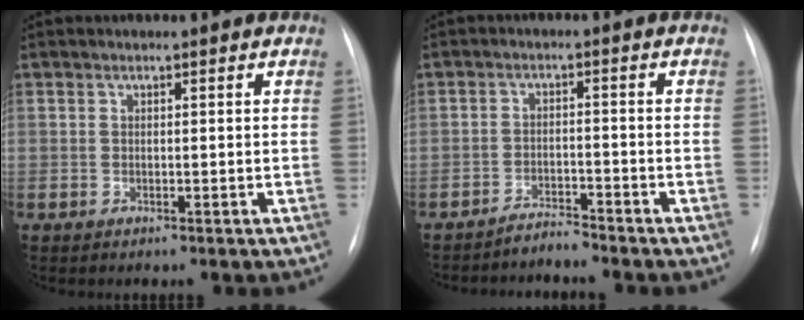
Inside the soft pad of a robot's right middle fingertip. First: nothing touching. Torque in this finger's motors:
{"motor_torque": [0.10, -0.17, 0.03, 0.01]}